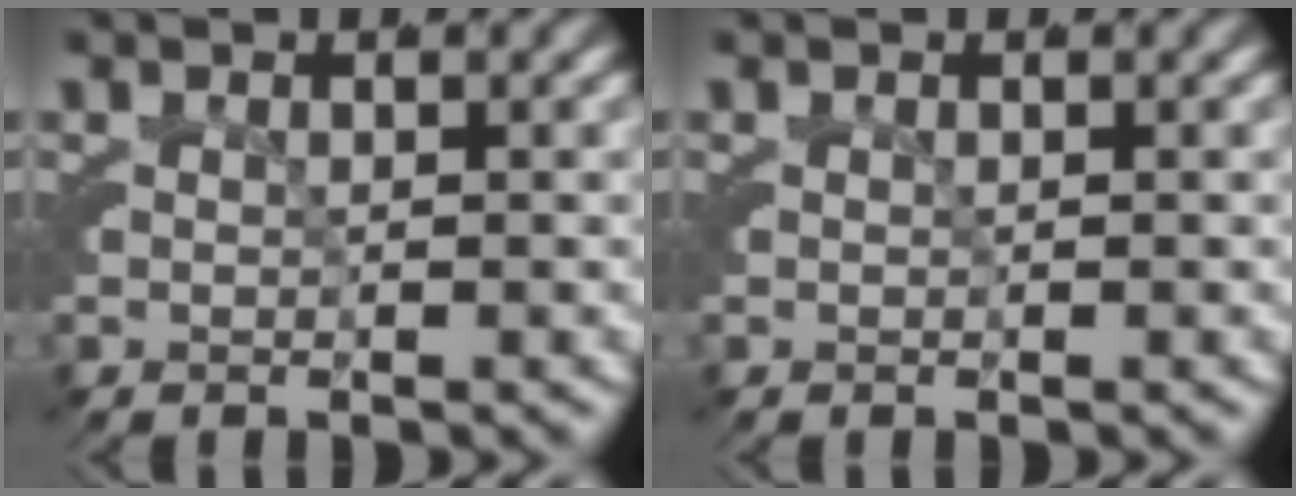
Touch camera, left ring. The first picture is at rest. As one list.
[{"total": 0.0}]